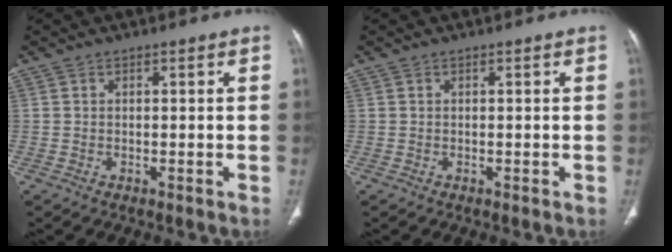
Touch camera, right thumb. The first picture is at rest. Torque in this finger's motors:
{"motor_torque": [-0.10, 0.10, -0.27, 0.27, 0.01]}